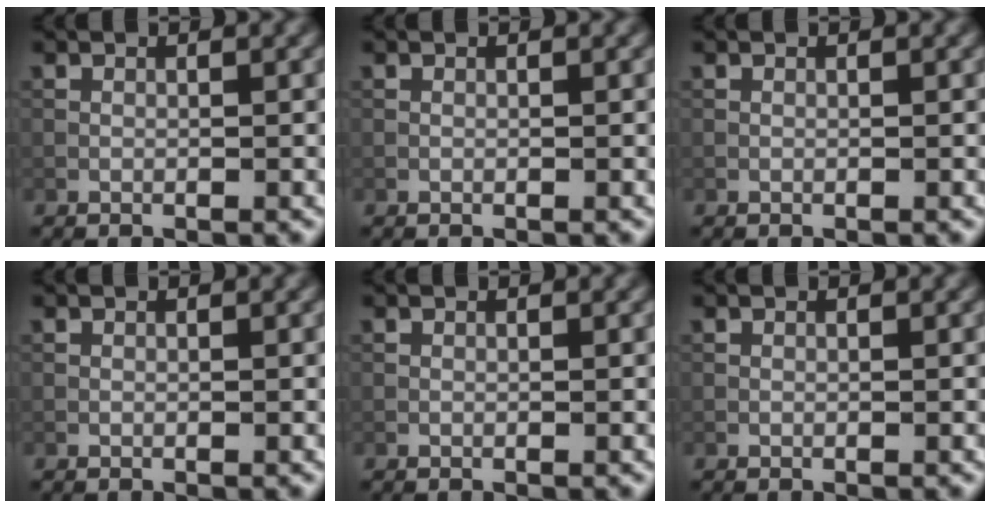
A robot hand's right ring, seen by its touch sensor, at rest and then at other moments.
{"total": 0.0}
{"total": 0.0}
{"total": 0.0}
{"total": 0.0}
{"total": 0.0}